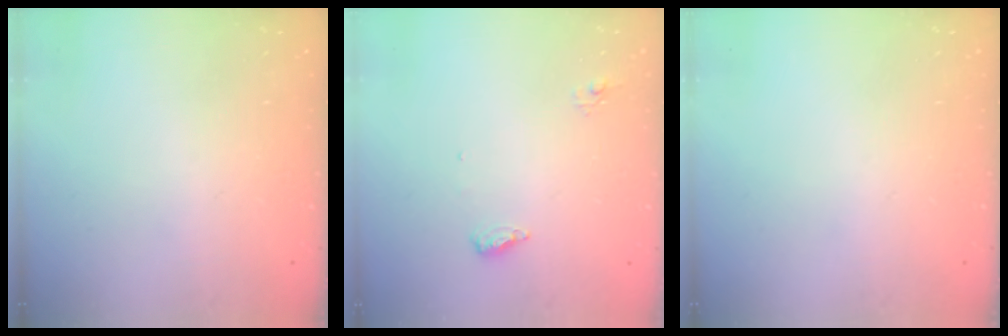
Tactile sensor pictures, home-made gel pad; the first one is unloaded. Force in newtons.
{"total": 6.5, "press": 6.4, "slide": 1.1}
{"total": 0.0}